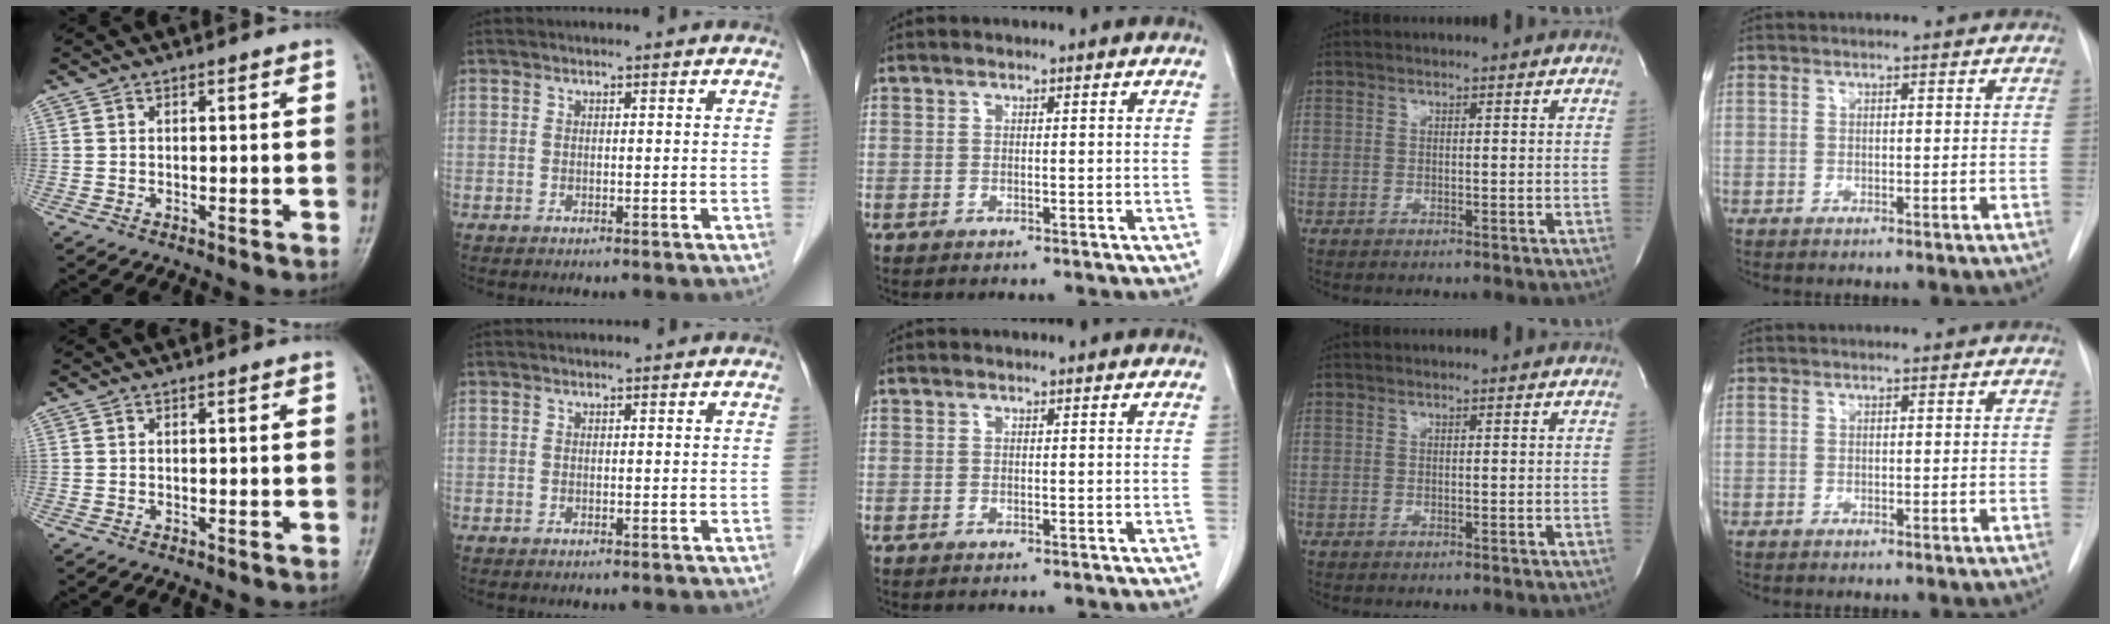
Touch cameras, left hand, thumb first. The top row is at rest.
{}